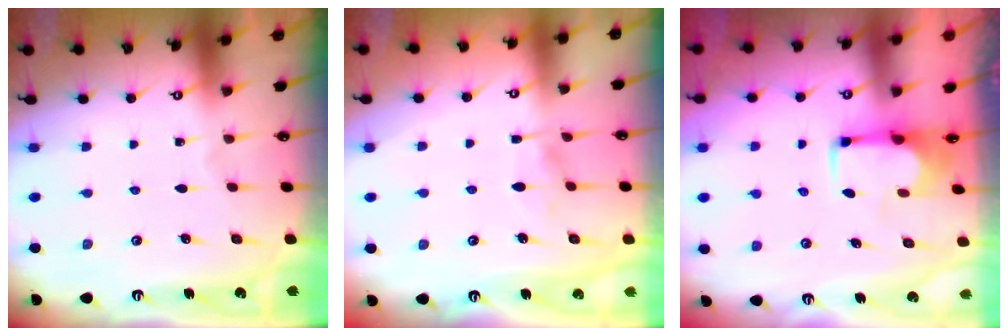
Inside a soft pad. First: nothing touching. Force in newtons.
{"total": 4.0, "press": 4.0, "slide": 0.4}
{"total": 1.9, "press": 1.6, "slide": 1.0}